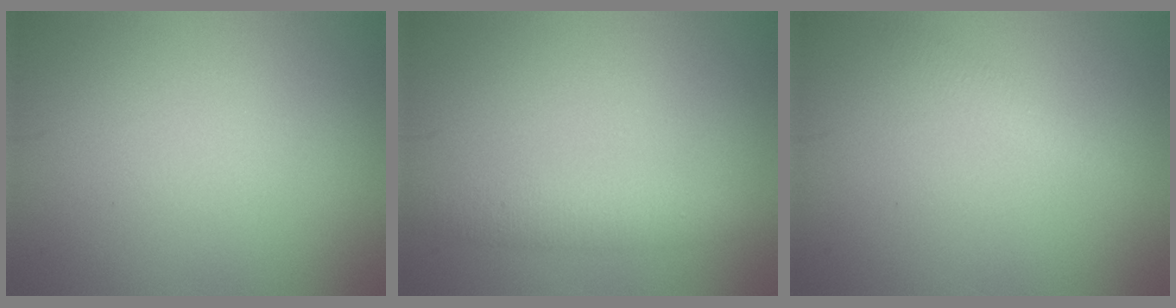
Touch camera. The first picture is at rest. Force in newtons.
{"total": 2.2, "press": 2.2, "slide": 0.2}
{"total": 1.2, "press": 1.2, "slide": 0.0}